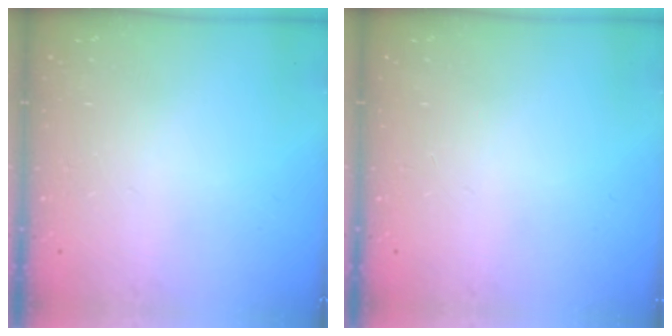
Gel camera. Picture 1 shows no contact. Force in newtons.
{"total": 0.0}